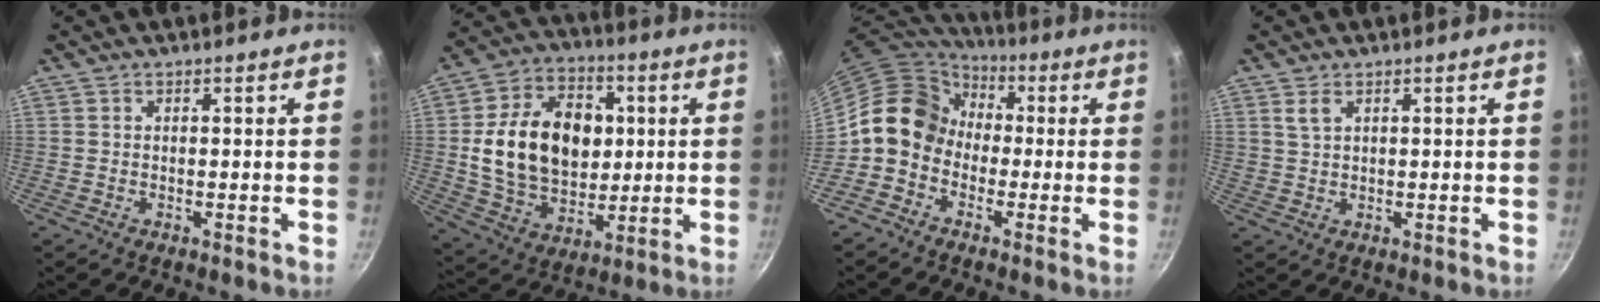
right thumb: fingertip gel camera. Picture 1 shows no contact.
{"total": 21.1, "force": [2.3, 15.2, 14.5], "torque": [-0.216, 0.009, 0.042]}
{"total": 11.9, "force": [-0.8, 9.9, 6.5], "torque": [-0.076, 0.039, -0.040]}
{"total": 2.4, "force": [1.3, 1.3, 1.5], "torque": [-0.025, -0.003, 0.027]}